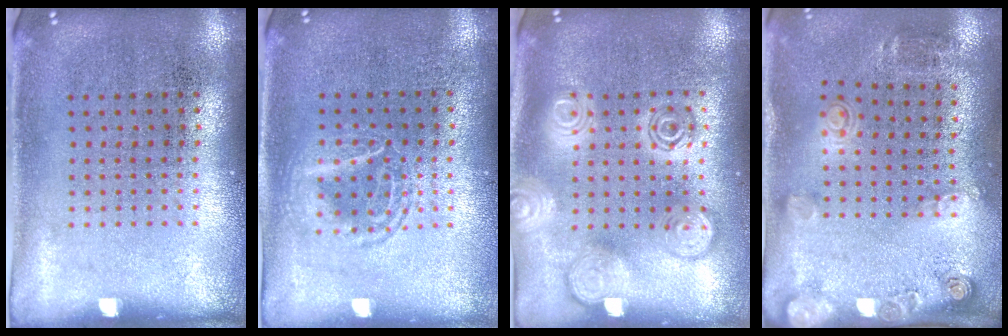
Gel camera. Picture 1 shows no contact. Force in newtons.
{"total": 1.1, "press": 1.1, "slide": 0.2}
{"total": 2.7, "press": 2.7, "slide": 0.3}
{"total": 1.9, "press": 1.3, "slide": 1.4}